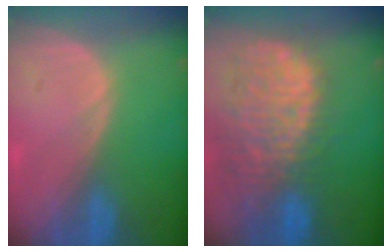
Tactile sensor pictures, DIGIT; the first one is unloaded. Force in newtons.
{"total": 14.1, "press": 11.6, "slide": 8.1}